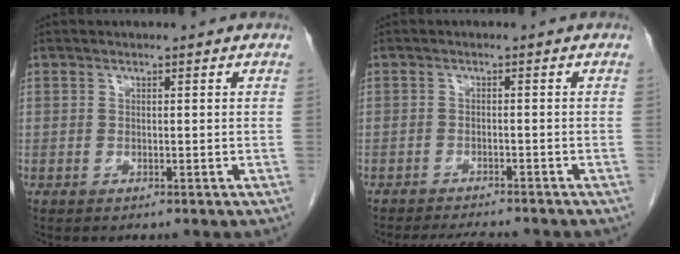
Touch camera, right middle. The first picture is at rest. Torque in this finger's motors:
{"motor_torque": [0.05, -0.04, 0.00, 0.01]}